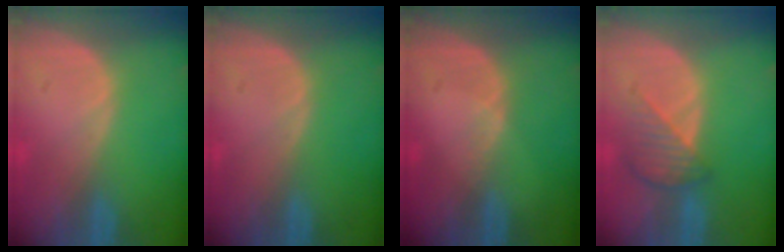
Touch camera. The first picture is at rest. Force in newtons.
{"total": 0.0}
{"total": 1.1, "press": 0.8, "slide": 0.8}
{"total": 4.6, "press": 4.2, "slide": 1.8}